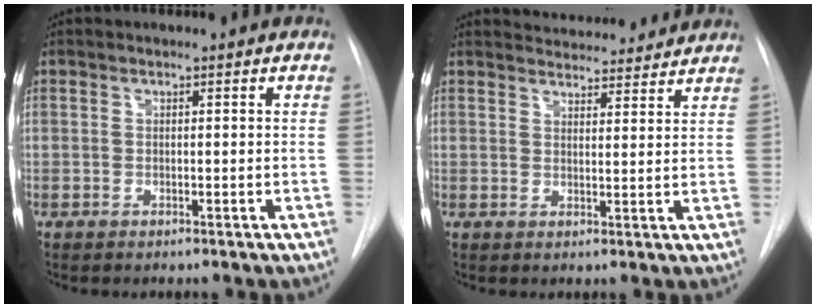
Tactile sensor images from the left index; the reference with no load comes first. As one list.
[{"total": 10.8, "force": [10.4, 2.2, 2.0], "torque": [-0.017, 0.011, 0.125]}]